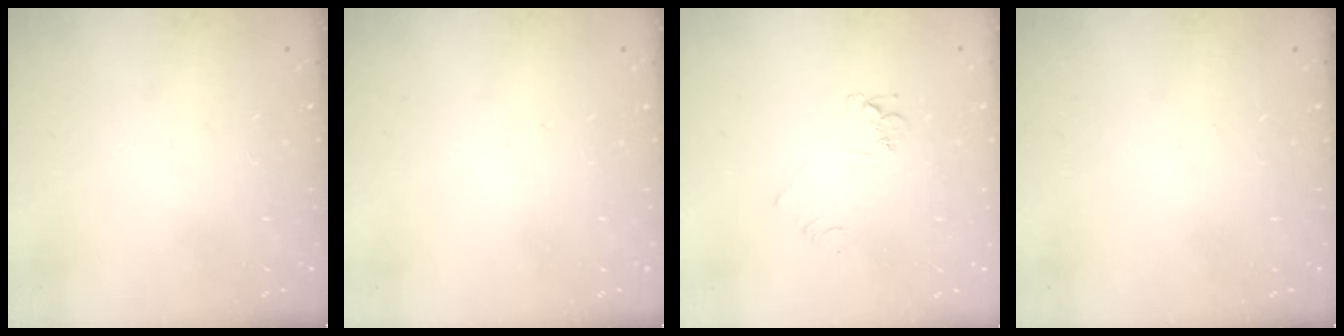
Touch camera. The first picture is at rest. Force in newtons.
{"total": 0.0}
{"total": 5.6, "press": 5.6, "slide": 0.5}
{"total": 0.0}